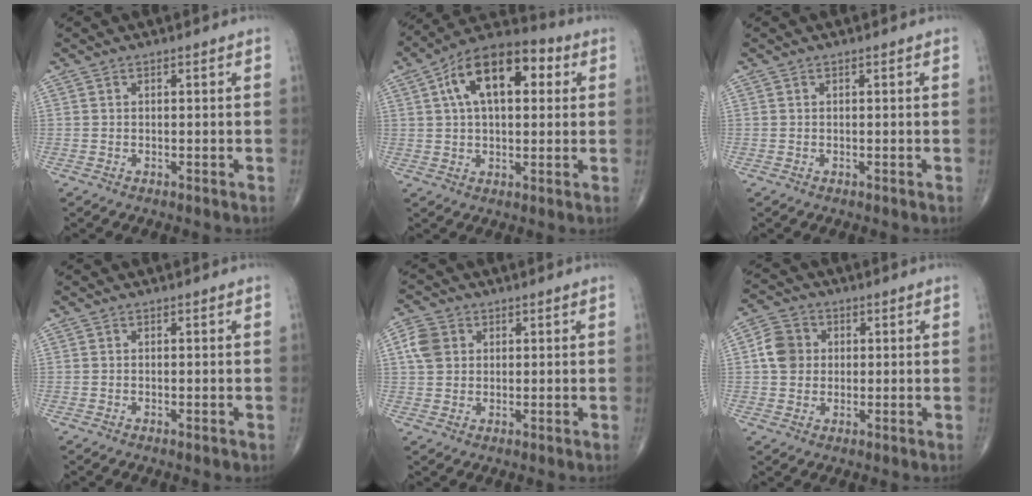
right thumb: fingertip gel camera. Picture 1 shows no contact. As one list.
[{"total": 16.1, "force": [4.6, 8.5, 12.8], "torque": [-0.187, 0.025, 0.066]}, {"total": 0.0}, {"total": 0.5, "force": [-0.3, 0.0, 0.4], "torque": [-0.009, -0.003, -0.006]}, {"total": 5.3, "force": [1.3, 4.4, 2.7], "torque": [-0.045, 0.004, 0.020]}, {"total": 6.3, "force": [0.7, 5.5, 3.0], "torque": [-0.042, 0.008, 0.004]}]